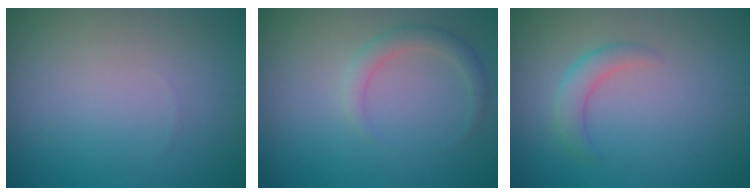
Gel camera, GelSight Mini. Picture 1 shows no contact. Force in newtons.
{"total": 1.9, "press": 1.9, "slide": 0.1}
{"total": 2.2, "press": 2.2, "slide": 0.1}